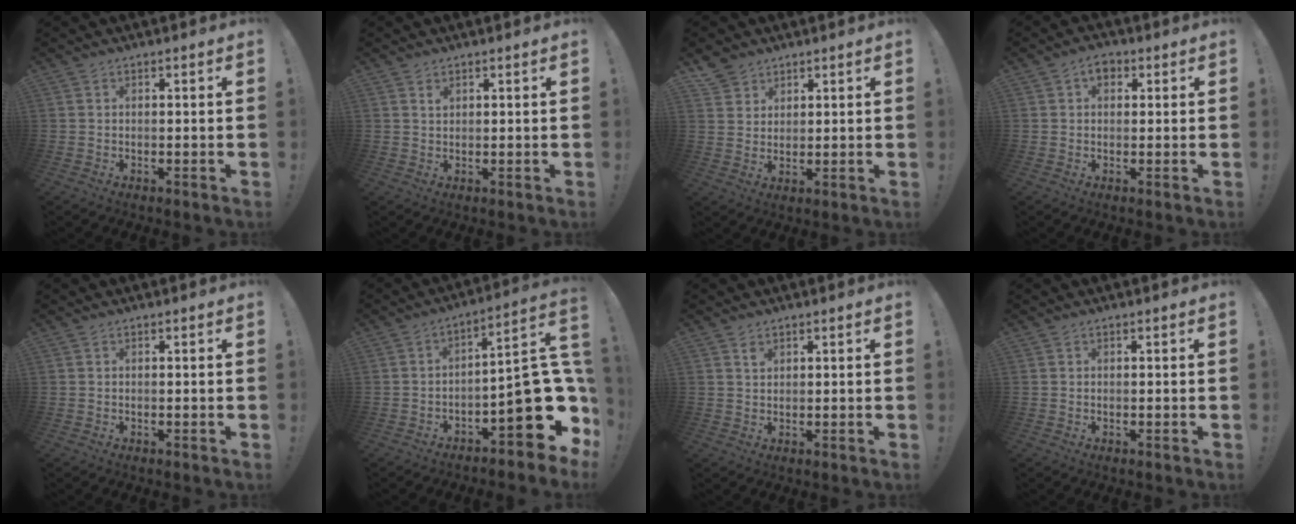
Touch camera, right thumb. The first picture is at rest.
{"total": 1.2, "force": [0.9, 0.7, 0.4], "torque": [0.007, -0.006, 0.014]}
{"total": 5.0, "force": [3.8, 3.3, 0.5], "torque": [-0.012, -0.022, 0.073]}
{"total": 3.8, "force": [1.3, 2.5, 2.5], "torque": [-0.041, 0.008, 0.022]}
{"total": 0.0}
{"total": 17.7, "force": [-4.4, 6.7, 15.8], "torque": [-0.201, 0.015, -0.063]}
{"total": 1.5, "force": [1.1, 0.9, 0.5], "torque": [0.012, -0.011, 0.017]}
{"total": 0.0}